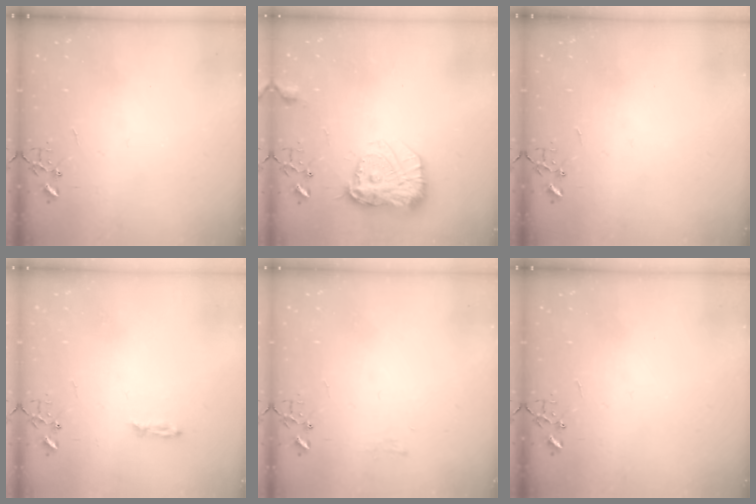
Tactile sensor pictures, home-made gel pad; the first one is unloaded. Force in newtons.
{"total": 16.1, "press": 16.0, "slide": 1.5}
{"total": 0.0}
{"total": 2.7, "press": 2.7, "slide": 0.4}
{"total": 5.1, "press": 5.0, "slide": 0.6}
{"total": 0.0}